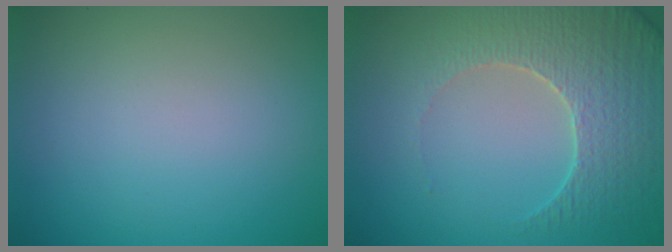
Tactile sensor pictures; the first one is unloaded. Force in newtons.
{"total": 4.9, "press": 4.7, "slide": 1.4}